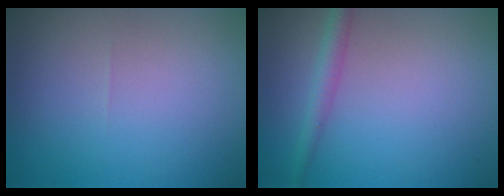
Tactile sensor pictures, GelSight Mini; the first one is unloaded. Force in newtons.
{"total": 2.0, "press": 2.0, "slide": 0.1}